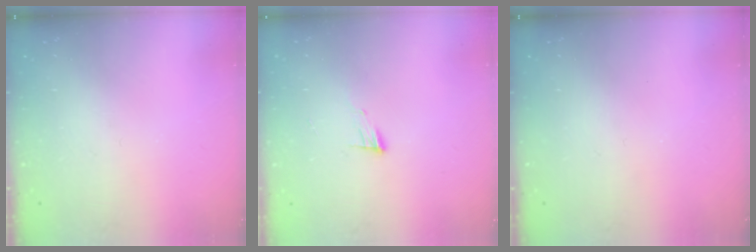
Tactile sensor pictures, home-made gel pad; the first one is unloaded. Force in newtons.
{"total": 6.3, "press": 6.2, "slide": 0.5}
{"total": 0.0}